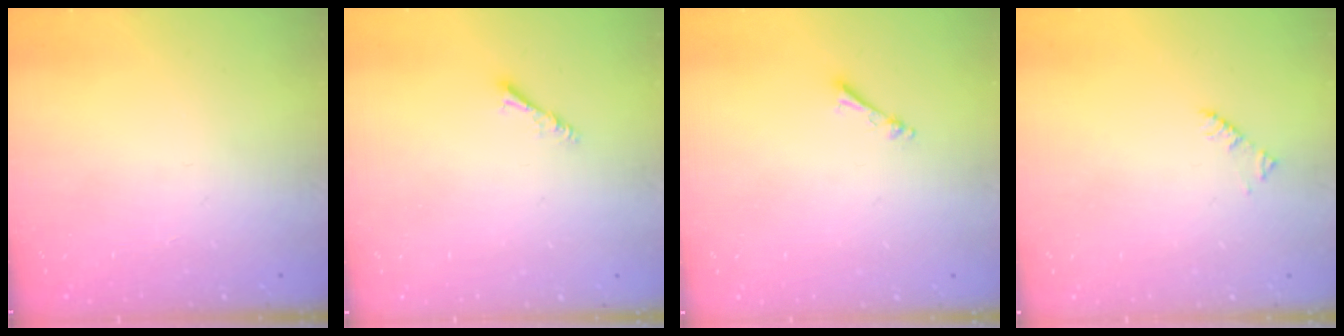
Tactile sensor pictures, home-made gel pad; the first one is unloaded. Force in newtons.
{"total": 3.0, "press": 2.9, "slide": 0.6}
{"total": 2.5, "press": 2.5, "slide": 0.3}
{"total": 1.9, "press": 1.9, "slide": 0.3}